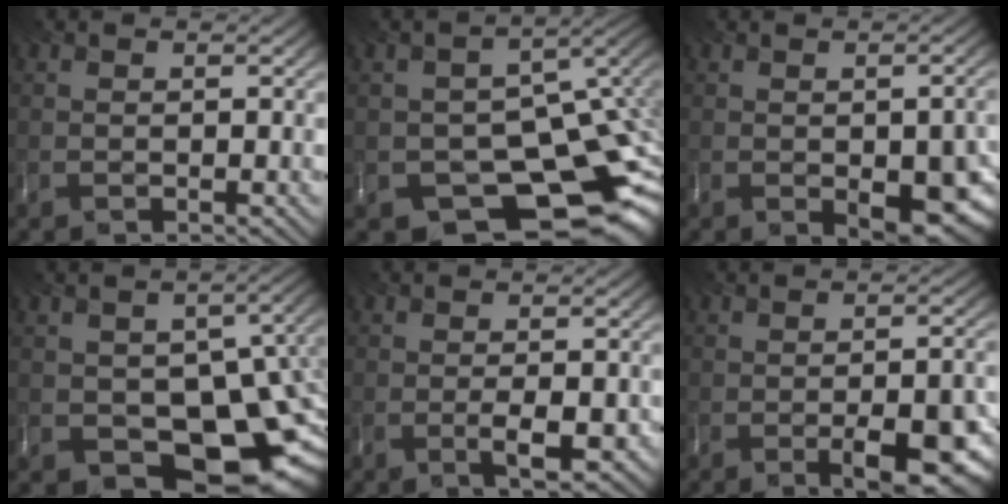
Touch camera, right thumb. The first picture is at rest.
{"total": 14.8, "force": [-6.5, 9.3, 9.5], "torque": [-0.133, -0.035, -0.079]}
{"total": 10.5, "force": [-3.5, 5.7, 8.1], "torque": [-0.086, -0.039, -0.020]}
{"total": 14.4, "force": [-4.3, 9.0, 10.4], "torque": [-0.159, -0.036, -0.047]}
{"total": 3.7, "force": [-1.3, 1.3, 3.2], "torque": [-0.050, -0.014, -0.009]}
{"total": 9.3, "force": [-3.9, 3.4, 7.8], "torque": [-0.097, -0.018, -0.042]}